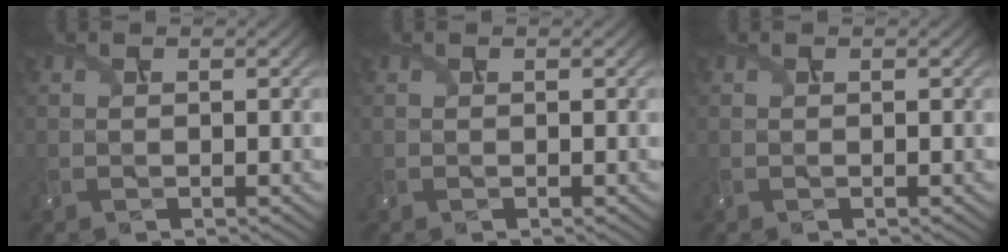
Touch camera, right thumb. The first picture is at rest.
{"total": 0.0}
{"total": 0.0}